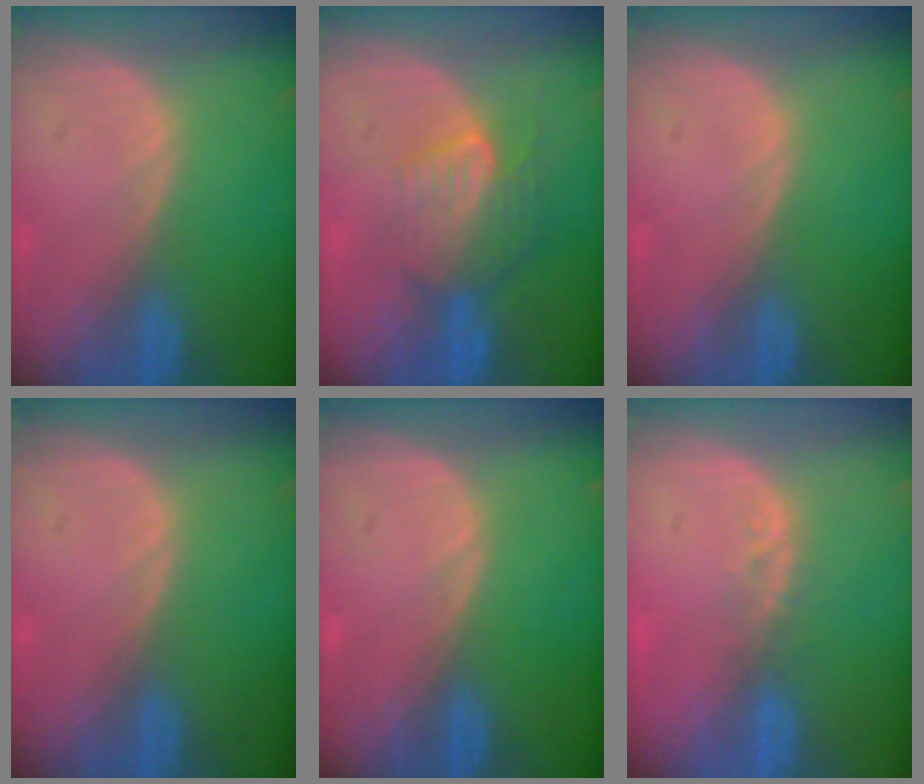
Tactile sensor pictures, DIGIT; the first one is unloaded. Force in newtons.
{"total": 7.9, "press": 7.3, "slide": 3.1}
{"total": 0.0}
{"total": 0.0}
{"total": 0.0}
{"total": 2.1, "press": 1.8, "slide": 1.1}